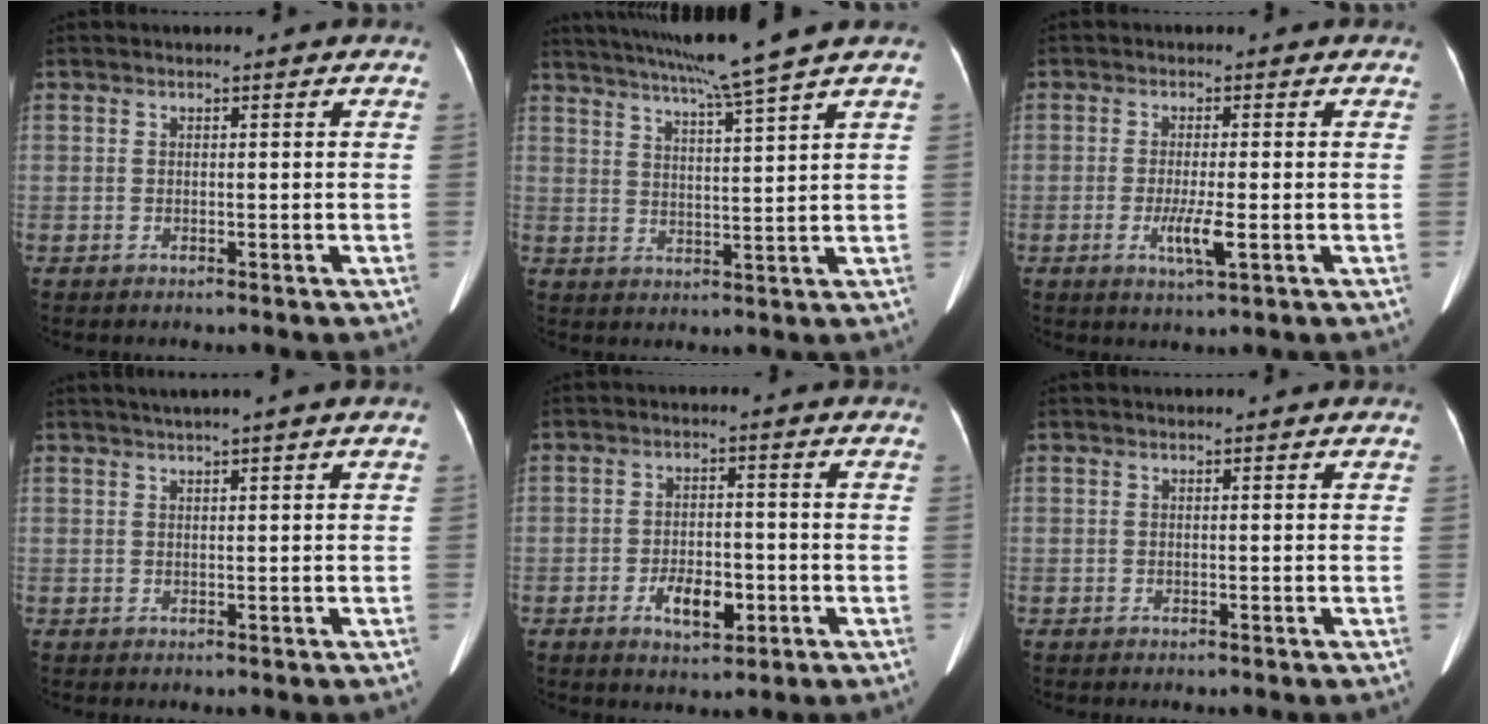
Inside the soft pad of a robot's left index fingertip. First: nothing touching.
{"total": 11.2, "force": [9.3, -2.6, 5.8], "torque": [-0.099, -0.011, 0.143]}
{"total": 4.0, "force": [-1.1, 0.2, 3.8], "torque": [-0.076, -0.009, -0.019]}
{"total": 2.5, "force": [1.6, -0.6, 1.8], "torque": [-0.039, 0.008, 0.034]}
{"total": 5.6, "force": [-2.2, 2.8, 4.3], "torque": [-0.077, 0.001, -0.032]}
{"total": 0.0}